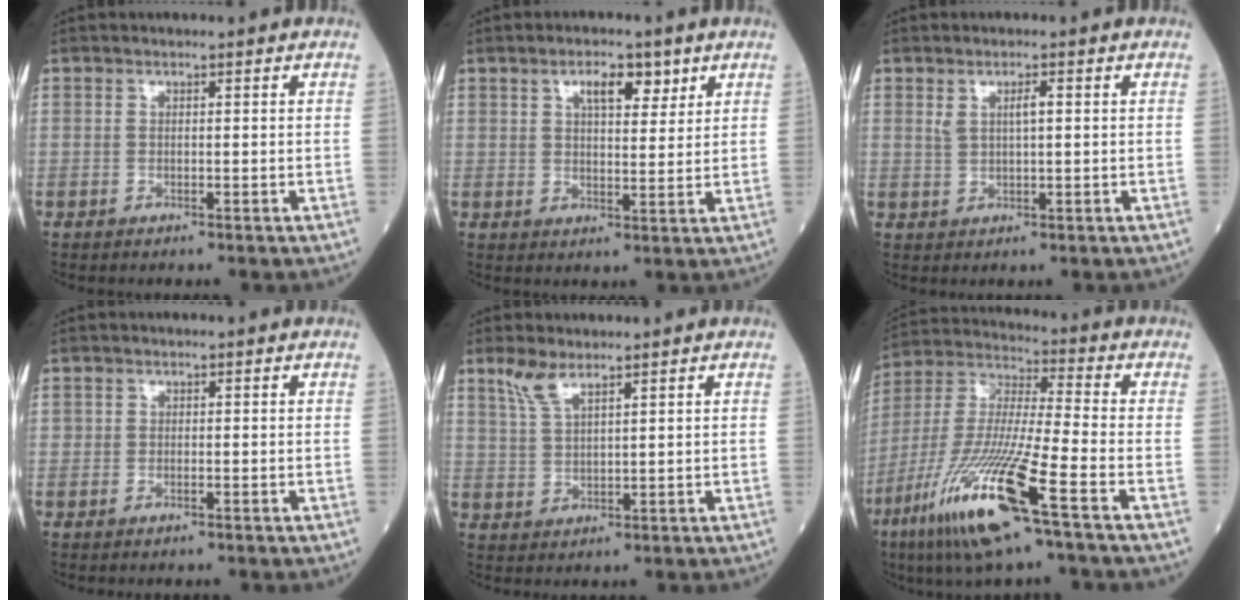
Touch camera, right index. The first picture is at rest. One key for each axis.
{"total": 5.3, "fx": 3.0, "fy": 2.0, "fz": 3.9, "tx": -0.064, "ty": 0.004, "tz": 0.048}
{"total": 2.5, "fx": 0.9, "fy": 0.6, "fz": 2.3, "tx": -0.045, "ty": 0.004, "tz": 0.019}
{"total": 0.6, "fx": -0.2, "fy": 0.3, "fz": 0.5, "tx": -0.009, "ty": -0.001, "tz": -0.004}
{"total": 4.0, "fx": 3.0, "fy": 0.8, "fz": 2.5, "tx": -0.065, "ty": 0.006, "tz": 0.067}
{"total": 18.0, "fx": -9.0, "fy": 0.6, "fz": 15.5, "tx": -0.345, "ty": -0.044, "tz": -0.177}